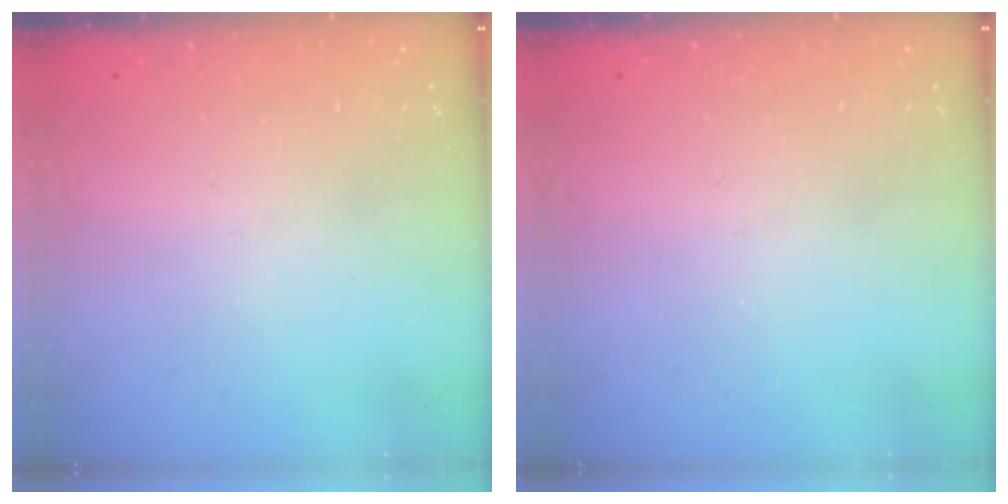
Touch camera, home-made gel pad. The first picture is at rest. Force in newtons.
{"total": 0.0}